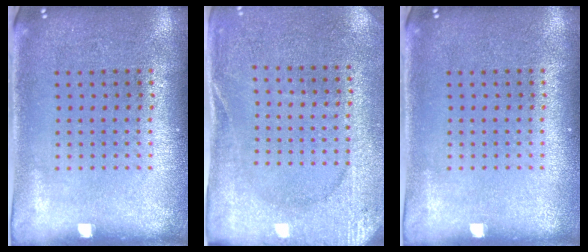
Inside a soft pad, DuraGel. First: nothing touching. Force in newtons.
{"total": 2.6, "press": 2.6, "slide": 0.4}
{"total": 0.0}